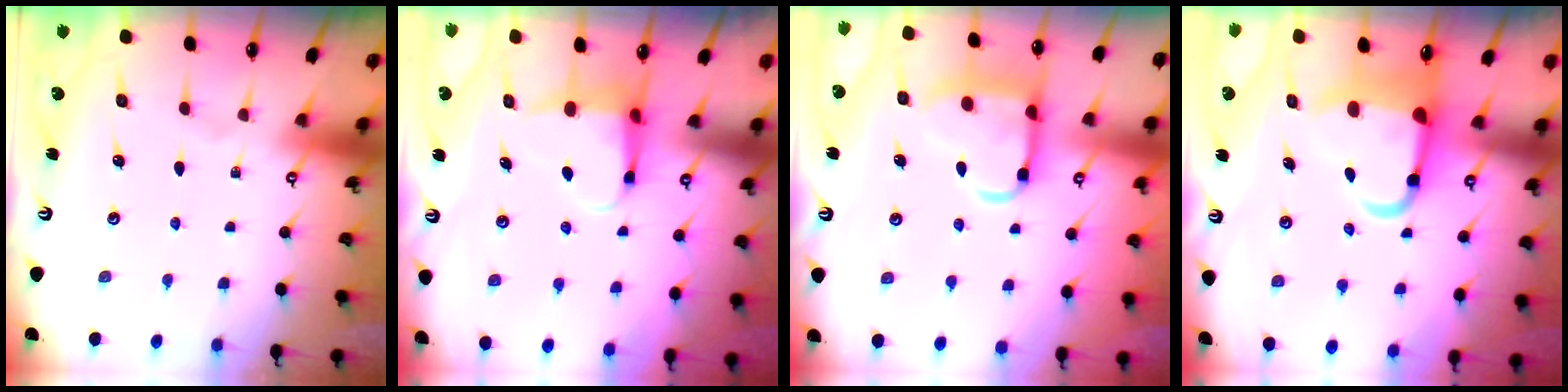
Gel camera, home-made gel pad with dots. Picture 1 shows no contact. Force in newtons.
{"total": 5.7, "press": 5.6, "slide": 0.8}
{"total": 12.4, "press": 12.4, "slide": 1.1}
{"total": 9.0, "press": 8.7, "slide": 1.9}